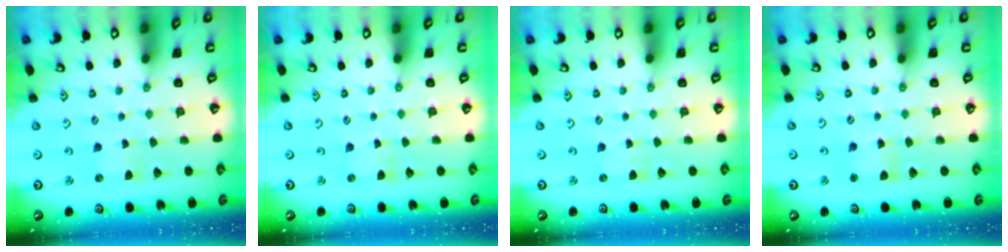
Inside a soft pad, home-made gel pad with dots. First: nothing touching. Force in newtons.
{"total": 0.0}
{"total": 0.0}
{"total": 2.0, "press": 2.0, "slide": 0.3}